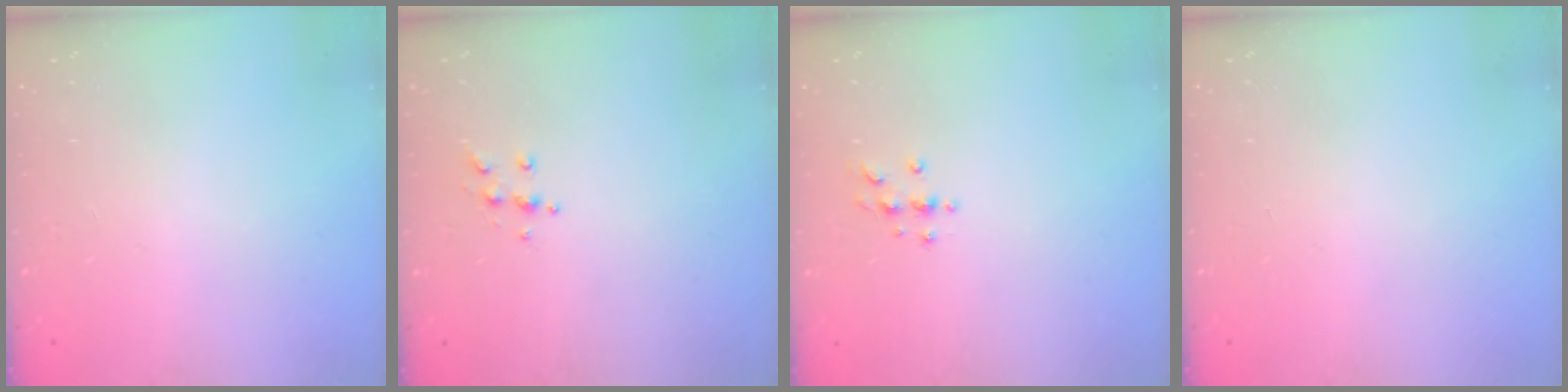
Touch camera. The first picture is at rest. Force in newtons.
{"total": 6.7, "press": 6.7, "slide": 0.8}
{"total": 3.7, "press": 3.6, "slide": 0.5}
{"total": 0.0}